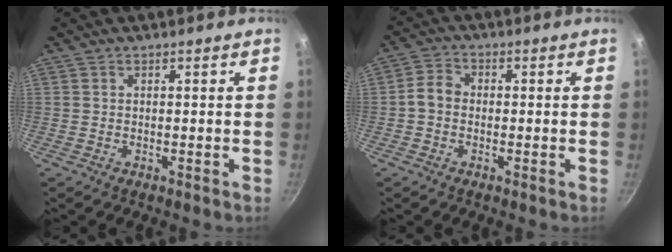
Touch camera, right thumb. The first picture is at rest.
{"total": 3.9, "force": [-0.6, 3.1, 2.2], "torque": [-0.037, 0.016, -0.023]}